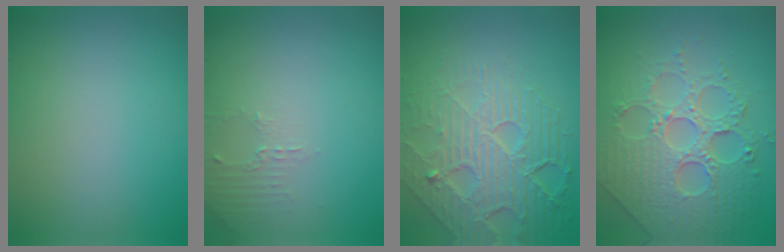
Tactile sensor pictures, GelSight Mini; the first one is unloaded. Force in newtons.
{"total": 1.4, "press": 1.4, "slide": 0.4}
{"total": 8.6, "press": 5.8, "slide": 6.4}
{"total": 7.7, "press": 6.1, "slide": 4.6}